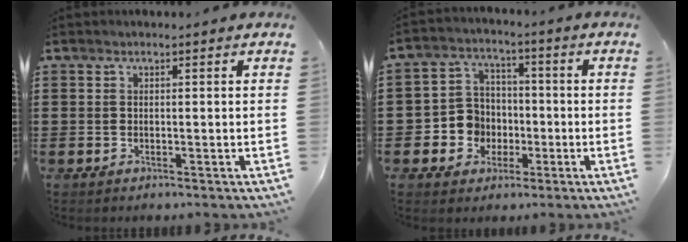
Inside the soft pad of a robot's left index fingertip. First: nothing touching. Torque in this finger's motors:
{"motor_torque": [0.30, 0.27, 0.16, 0.02]}